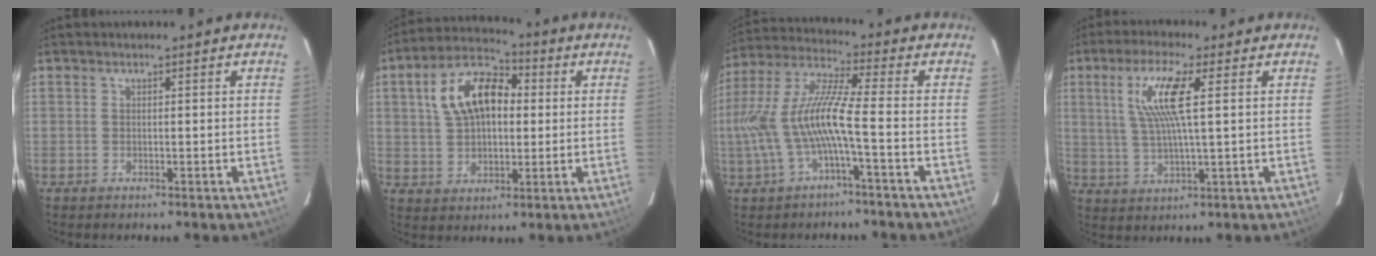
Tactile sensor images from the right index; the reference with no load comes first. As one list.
[{"total": 13.3, "force": [2.8, 8.1, 10.2], "torque": [-0.197, 0.037, 0.046]}, {"total": 11.9, "force": [-2.9, 1.1, 11.5], "torque": [-0.239, 0.004, -0.050]}, {"total": 9.3, "force": [2.8, 1.1, 8.9], "torque": [-0.174, 0.005, 0.054]}]